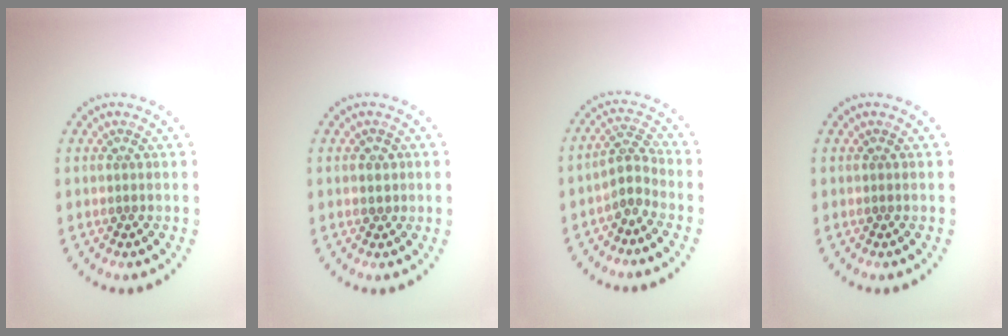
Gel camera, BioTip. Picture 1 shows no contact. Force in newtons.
{"total": 1.1, "press": 1.0, "slide": 0.5}
{"total": 2.3, "press": 1.7, "slide": 1.5}
{"total": 0.0}